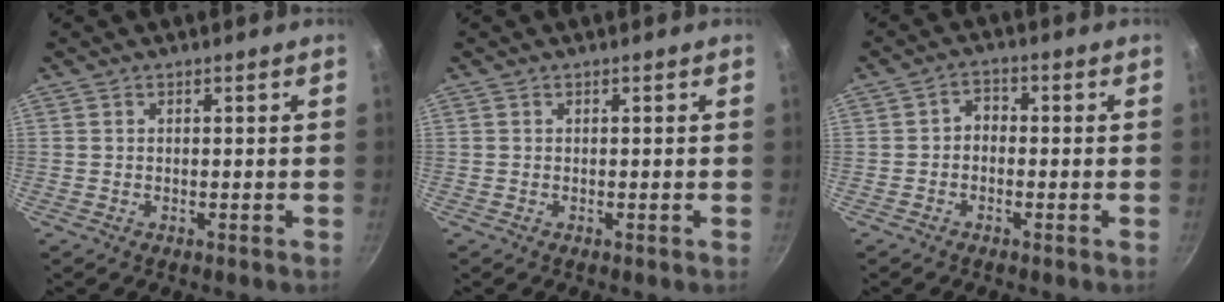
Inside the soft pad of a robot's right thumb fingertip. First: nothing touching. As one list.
[{"total": 0.0}, {"total": 2.5, "force": [-0.9, 1.9, 1.4], "torque": [-0.018, 0.015, -0.022]}]